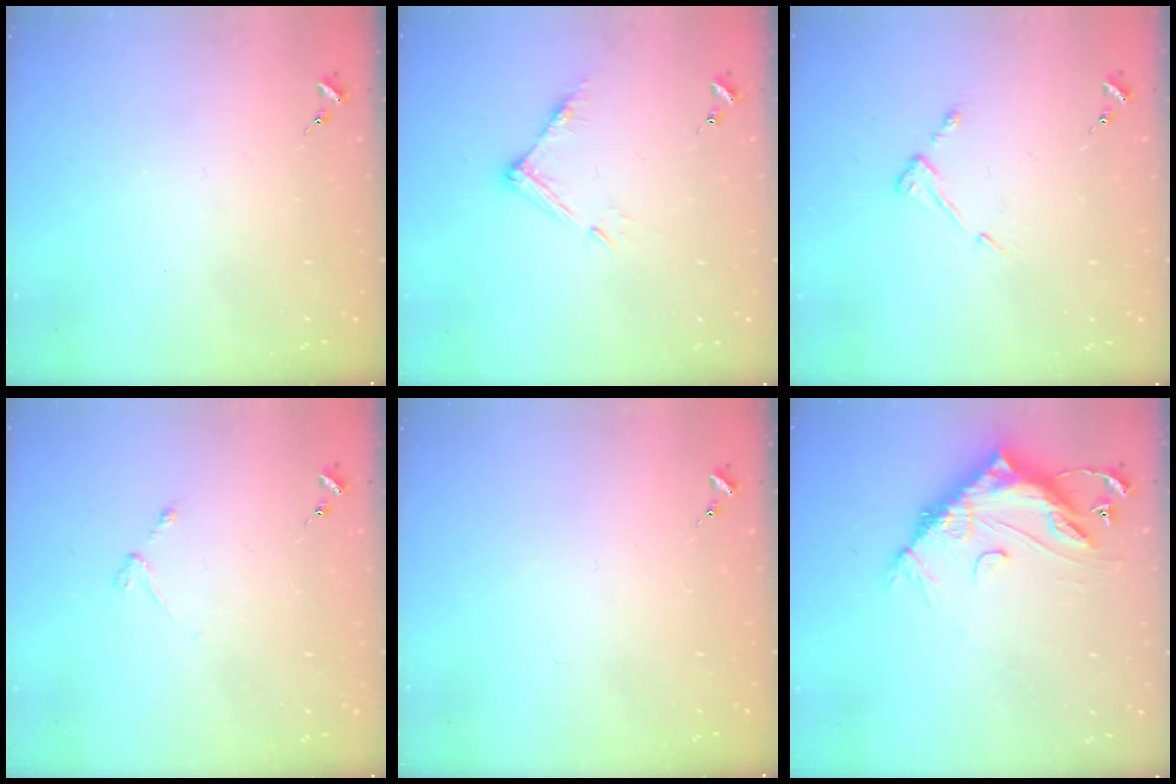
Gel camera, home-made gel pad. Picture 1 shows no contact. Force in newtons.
{"total": 8.0, "press": 8.0, "slide": 0.4}
{"total": 5.2, "press": 5.1, "slide": 0.6}
{"total": 3.0, "press": 2.9, "slide": 0.5}
{"total": 0.0}
{"total": 15.2, "press": 15.2, "slide": 1.0}